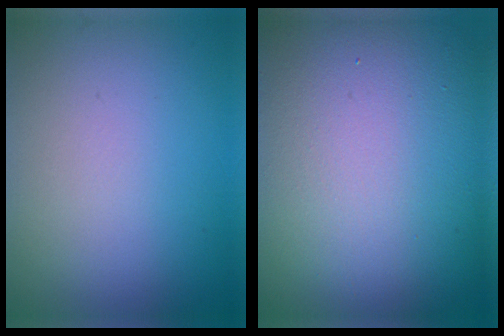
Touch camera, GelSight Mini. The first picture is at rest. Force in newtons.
{"total": 20.2, "press": 20.2, "slide": 0.8}